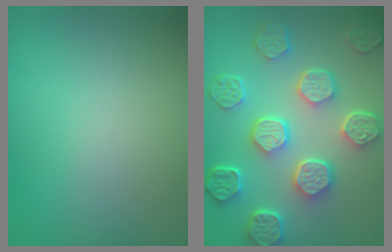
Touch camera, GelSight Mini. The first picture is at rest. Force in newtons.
{"total": 7.9, "press": 6.1, "slide": 5.0}